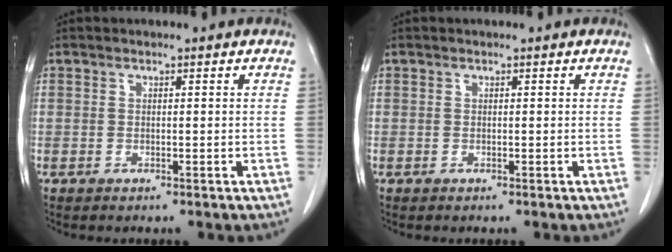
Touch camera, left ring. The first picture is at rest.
{"total": 0.0}